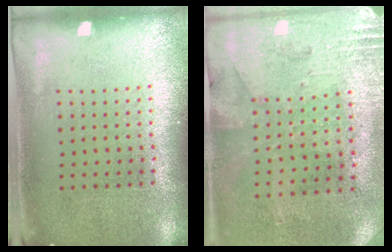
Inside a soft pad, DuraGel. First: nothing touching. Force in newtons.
{"total": 2.7, "press": 2.3, "slide": 1.5}